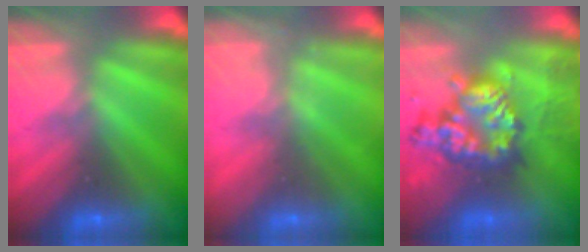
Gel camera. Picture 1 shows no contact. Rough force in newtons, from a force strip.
{"total": 2.2}
{"total": 7.3}